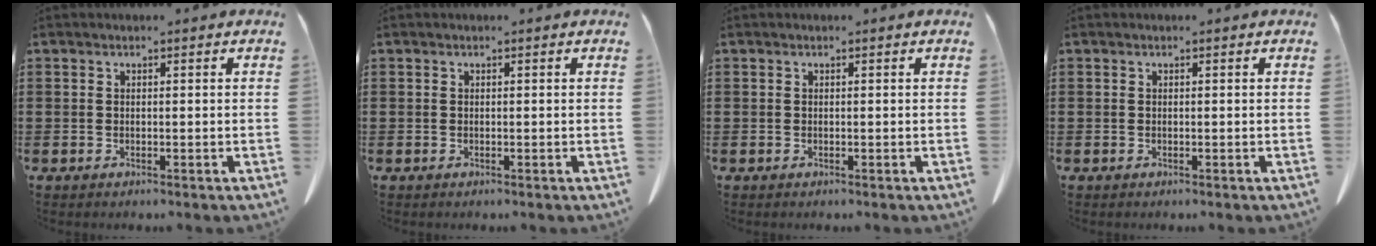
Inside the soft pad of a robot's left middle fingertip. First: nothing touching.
{"total": 0.0}
{"total": 0.0}
{"total": 0.0}